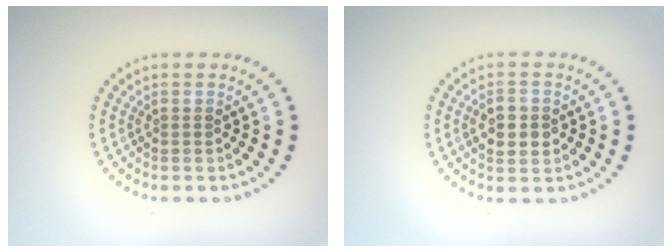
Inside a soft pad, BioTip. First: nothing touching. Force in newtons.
{"total": 2.9, "press": 2.9, "slide": 0.1}